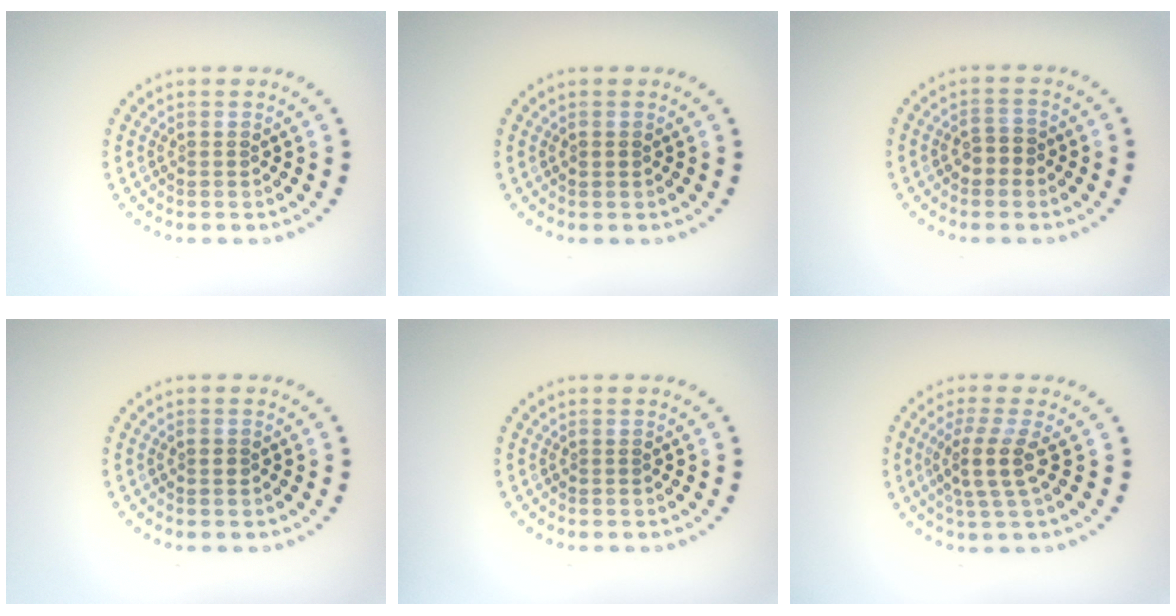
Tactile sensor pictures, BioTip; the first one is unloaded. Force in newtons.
{"total": 0.8, "press": 0.8, "slide": 0.1}
{"total": 1.7, "press": 1.6, "slide": 0.4}
{"total": 0.7, "press": 0.7, "slide": 0.1}
{"total": 0.0}
{"total": 3.3, "press": 2.5, "slide": 2.2}